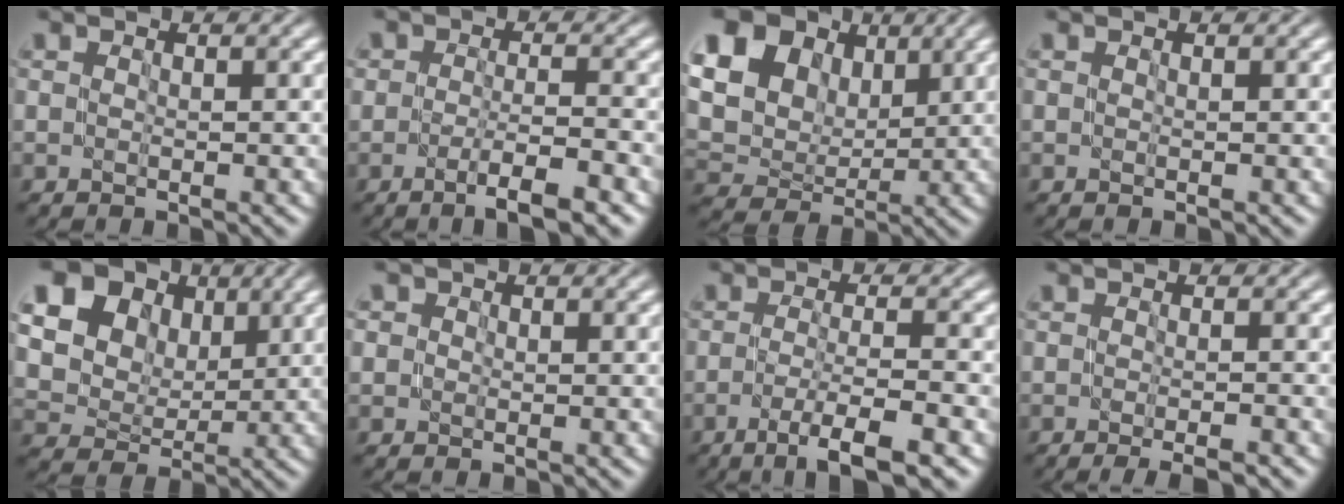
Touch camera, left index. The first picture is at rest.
{"total": 3.8, "force": [-2.4, 0.8, 2.9], "torque": [-0.049, 0.005, -0.041]}
{"total": 18.9, "force": [8.4, 14.4, 8.7], "torque": [-0.226, 0.038, 0.146]}
{"total": 0.0}
{"total": 22.6, "force": [10.1, 18.0, 9.3], "torque": [-0.251, 0.034, 0.165]}
{"total": 1.0, "force": [0.4, 0.9, 0.1], "torque": [0.003, 0.002, -0.009]}
{"total": 5.0, "force": [-2.5, 0.8, 4.2], "torque": [-0.069, 0.001, -0.049]}
{"total": 3.2, "force": [-1.9, 0.8, 2.5], "torque": [-0.022, 0.000, -0.030]}